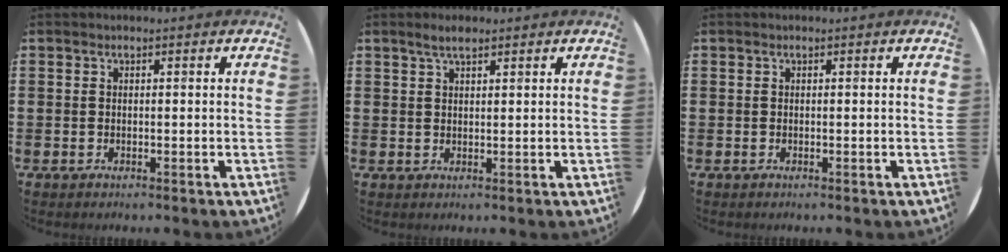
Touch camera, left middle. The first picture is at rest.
{"total": 2.2, "force": [1.8, 0.6, 1.2], "torque": [-0.018, 0.002, 0.030]}
{"total": 0.0}